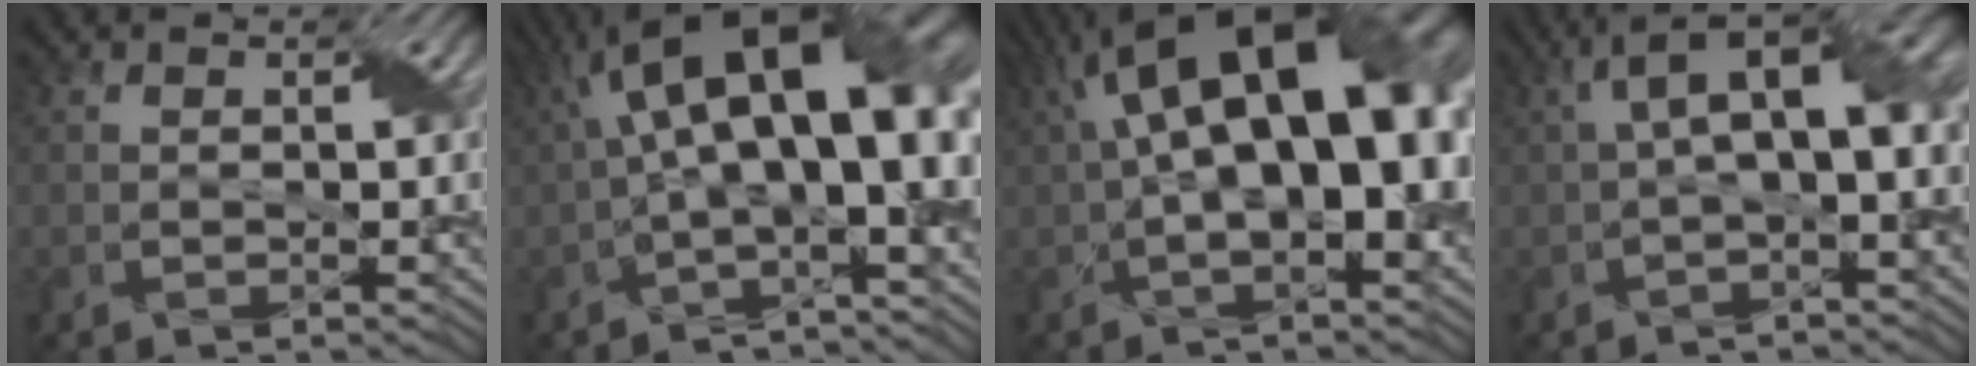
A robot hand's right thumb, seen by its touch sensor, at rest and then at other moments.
{"total": 17.0, "force": [2.4, 7.0, 15.3], "torque": [-0.235, 0.029, 0.035]}
{"total": 18.5, "force": [3.3, 8.3, 16.2], "torque": [-0.251, 0.043, 0.042]}
{"total": 9.1, "force": [0.7, 3.5, 8.4], "torque": [-0.150, 0.015, 0.014]}